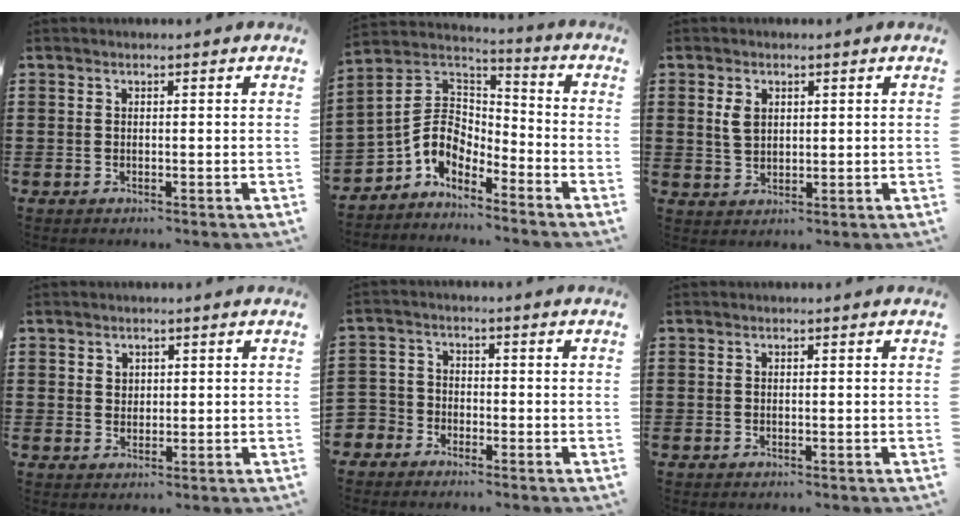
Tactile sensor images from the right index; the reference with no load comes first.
{"total": 6.8, "force": [-2.7, 5.3, 3.2], "torque": [-0.104, -0.007, -0.062]}
{"total": 3.2, "force": [1.0, 2.1, 2.2], "torque": [-0.050, 0.008, 0.018]}
{"total": 1.7, "force": [1.0, 1.4, 0.2], "torque": [-0.008, 0.006, 0.019]}
{"total": 3.2, "force": [-2.6, 1.8, -0.1], "torque": [-0.019, 0.000, -0.062]}
{"total": 0.0}